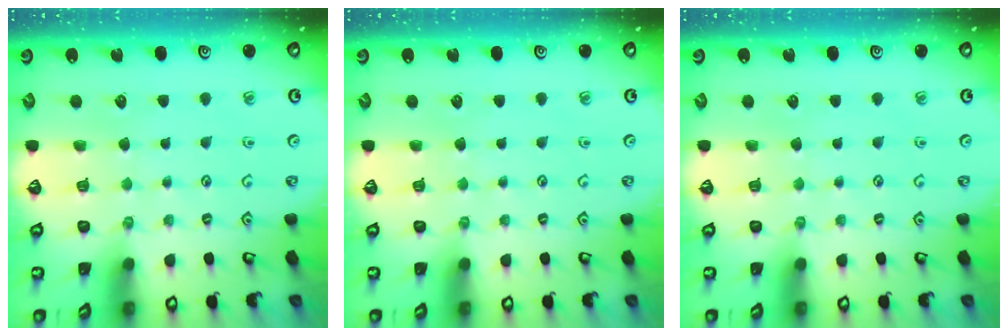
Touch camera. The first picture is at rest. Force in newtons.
{"total": 0.0}
{"total": 0.0}